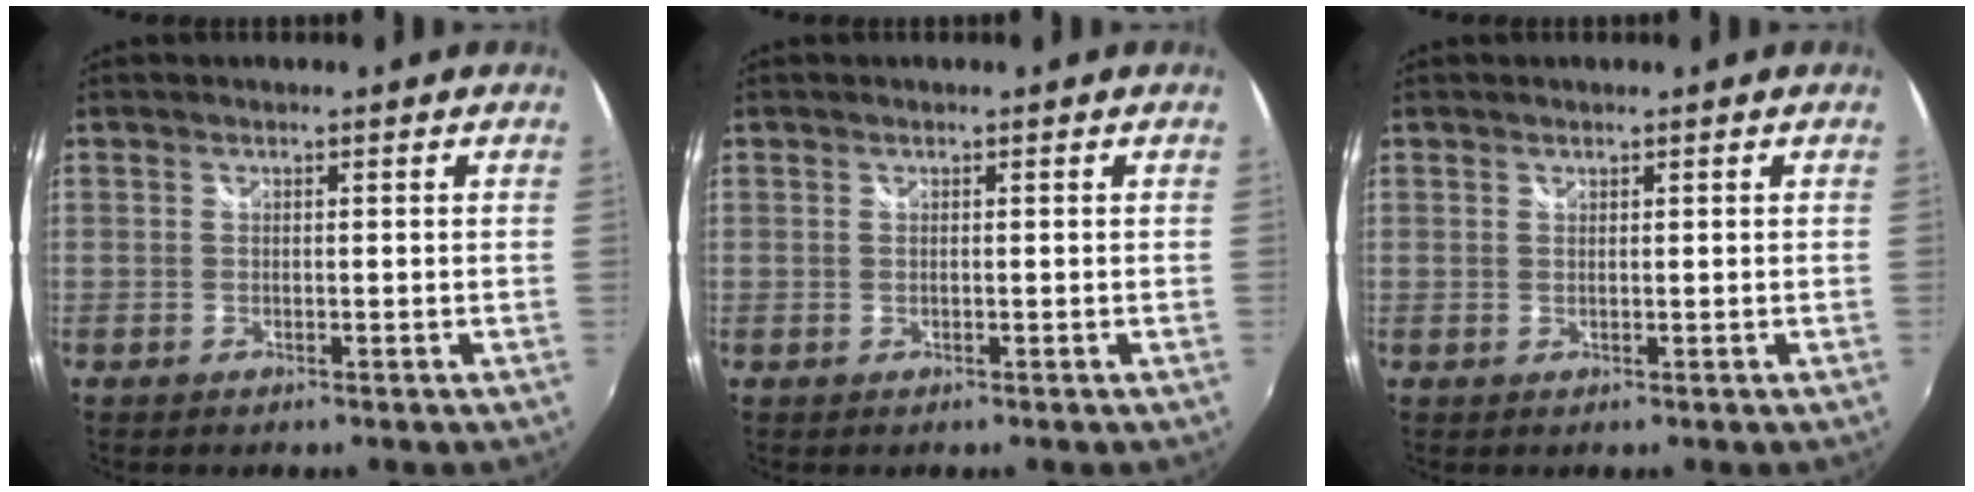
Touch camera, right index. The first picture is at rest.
{"total": 0.0}
{"total": 0.0}